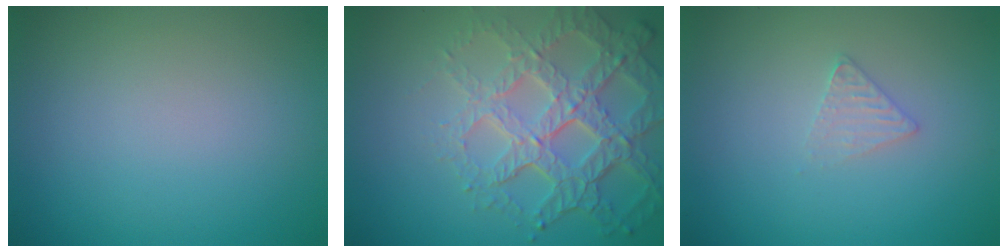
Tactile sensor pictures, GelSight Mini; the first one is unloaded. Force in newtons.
{"total": 7.4, "press": 5.2, "slide": 5.2}
{"total": 1.4, "press": 1.3, "slide": 0.2}